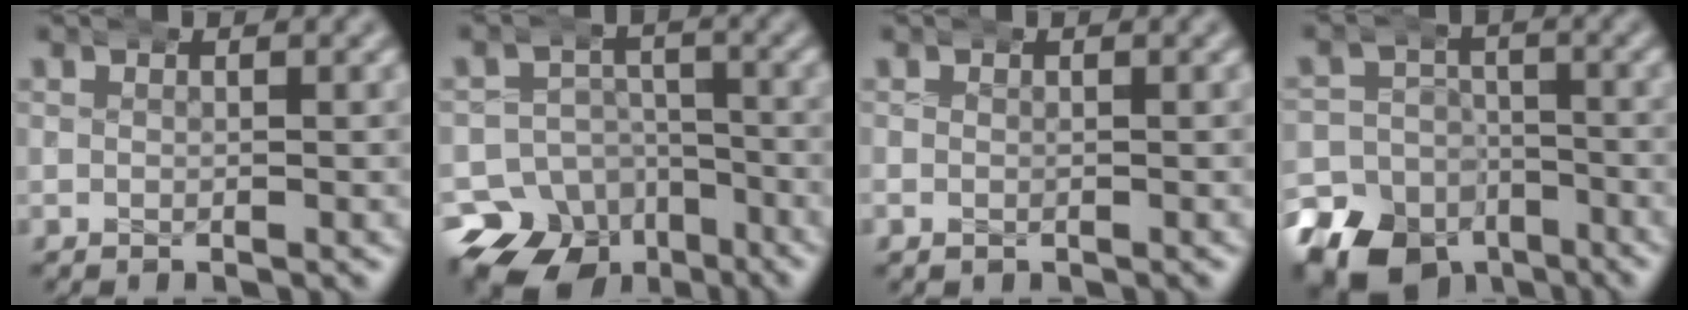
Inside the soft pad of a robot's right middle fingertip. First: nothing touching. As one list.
[{"total": 16.7, "force": [-9.7, 12.6, 5.1], "torque": [-0.081, -0.062, -0.153]}, {"total": 0.5, "force": [-0.2, 0.4, 0.3], "torque": [-0.004, 0.000, -0.002]}, {"total": 13.9, "force": [-8.9, 9.9, 4.1], "torque": [-0.059, -0.051, -0.142]}]